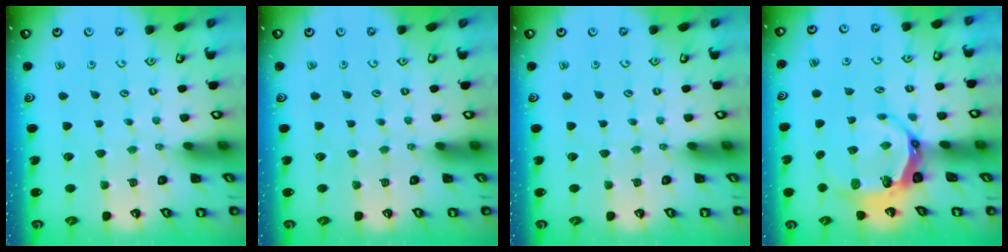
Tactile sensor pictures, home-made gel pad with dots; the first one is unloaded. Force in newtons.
{"total": 0.0}
{"total": 0.0}
{"total": 8.6, "press": 7.5, "slide": 4.2}